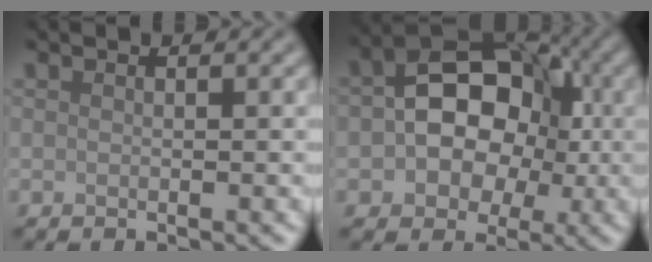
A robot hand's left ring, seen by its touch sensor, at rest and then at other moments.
{"total": 8.1, "force": [-0.7, 6.0, 5.5], "torque": [-0.081, 0.013, -0.021]}